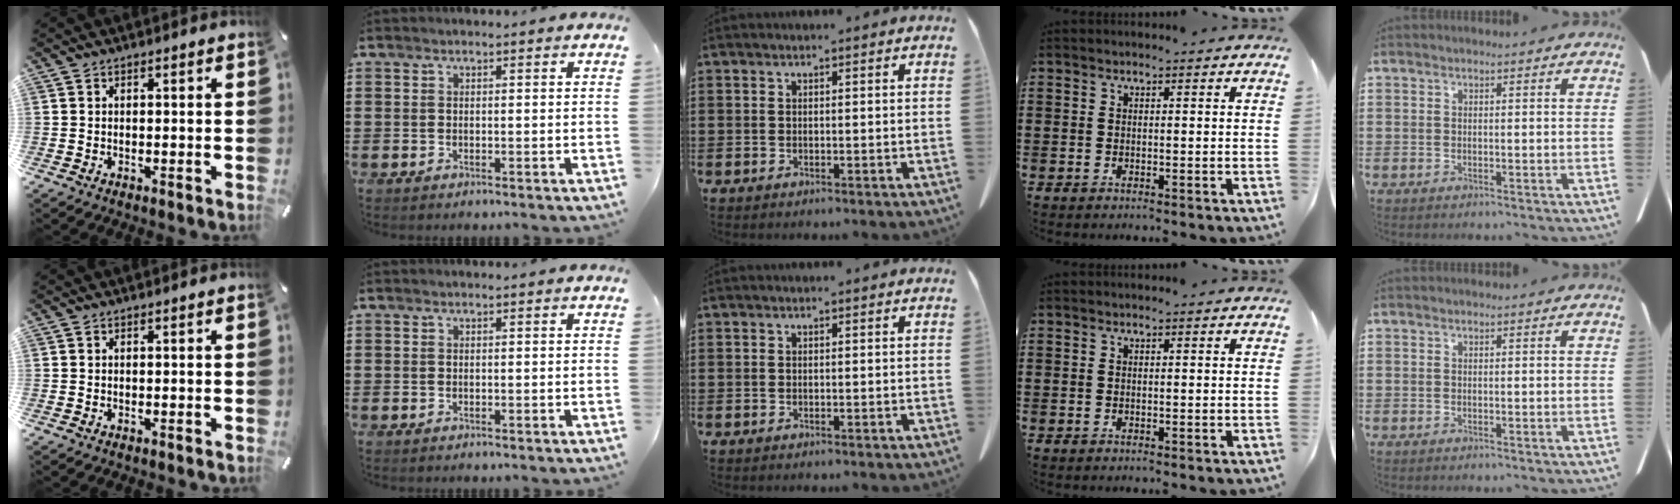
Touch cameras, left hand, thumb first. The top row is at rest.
{}